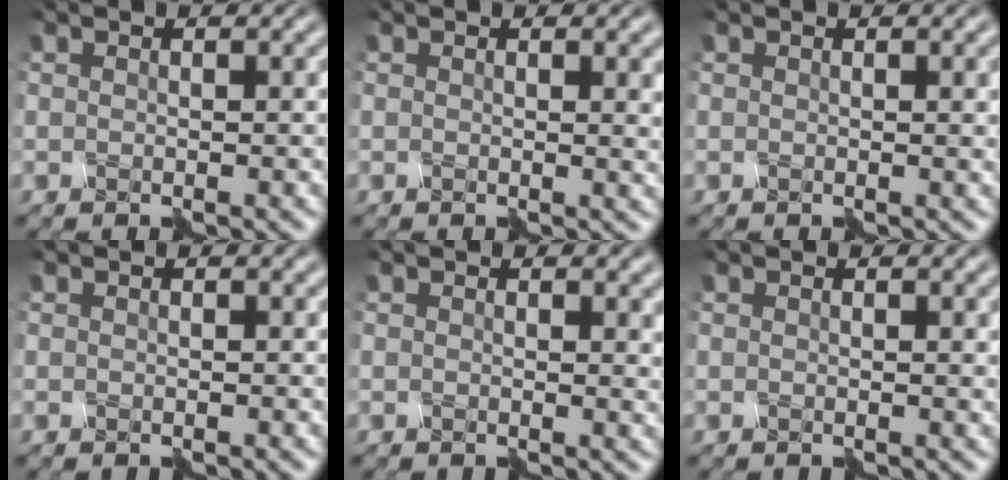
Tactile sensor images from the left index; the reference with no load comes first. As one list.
[{"total": 1.7, "force": [0.7, 0.5, 1.5], "torque": [-0.016, 0.002, 0.013]}, {"total": 1.3, "force": [0.4, 0.2, 1.2], "torque": [-0.014, 0.002, 0.007]}, {"total": 0.0}, {"total": 1.7, "force": [0.9, 0.6, 1.3], "torque": [-0.017, 0.002, 0.017]}, {"total": 1.0, "force": [0.5, 0.2, 0.9], "torque": [-0.011, 0.001, 0.008]}]